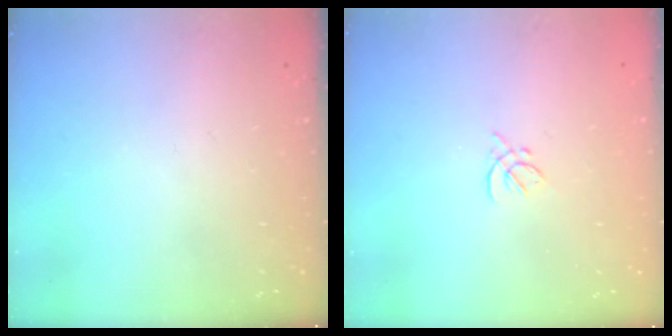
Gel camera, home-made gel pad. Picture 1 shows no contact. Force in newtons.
{"total": 2.0, "press": 1.9, "slide": 0.7}